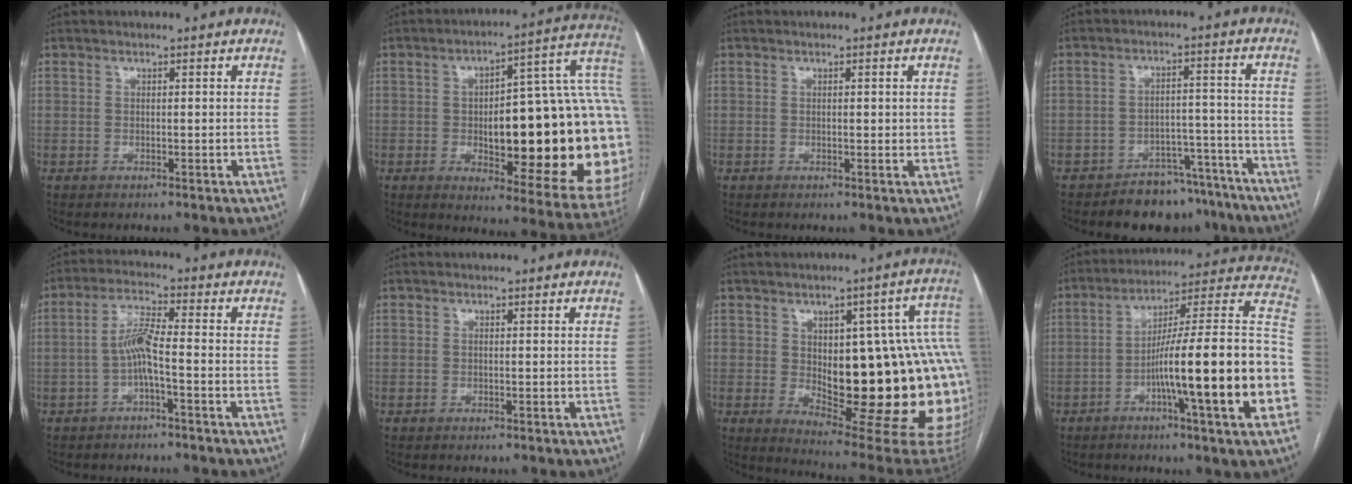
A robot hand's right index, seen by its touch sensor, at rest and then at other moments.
{"total": 31.5, "force": [-0.8, 7.4, 30.6], "torque": [-0.318, 0.038, 0.004]}
{"total": 1.3, "force": [0.3, 0.6, 1.1], "torque": [-0.013, -0.003, 0.002]}
{"total": 9.3, "force": [-7.9, 4.6, 1.1], "torque": [0.023, 0.042, -0.113]}
{"total": 5.1, "force": [-1.3, 0.3, 4.9], "torque": [-0.100, 0.012, -0.025]}
{"total": 0.0}
{"total": 26.6, "force": [-0.6, 8.2, 25.2], "torque": [-0.245, 0.023, 0.021]}
{"total": 23.6, "force": [-5.9, 0.4, 22.8], "torque": [-0.254, 0.015, -0.091]}